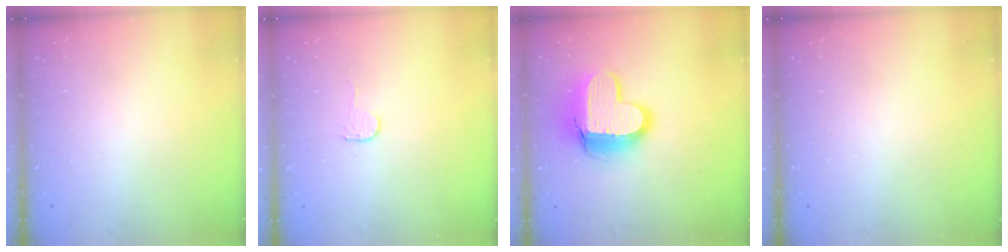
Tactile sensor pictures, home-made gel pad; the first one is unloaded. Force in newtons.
{"total": 2.3, "press": 2.3, "slide": 0.2}
{"total": 14.6, "press": 14.5, "slide": 1.1}
{"total": 0.0}